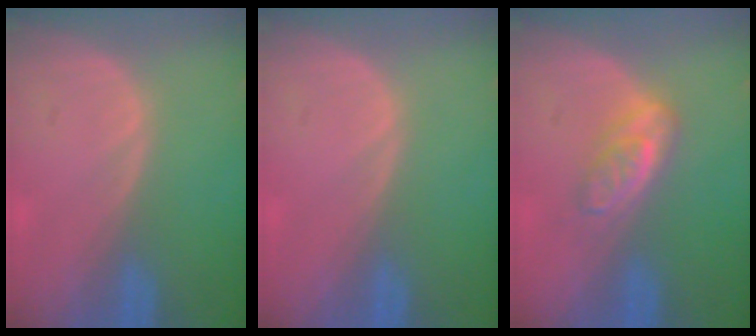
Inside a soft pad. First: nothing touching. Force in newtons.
{"total": 0.0}
{"total": 5.0, "press": 4.4, "slide": 2.4}